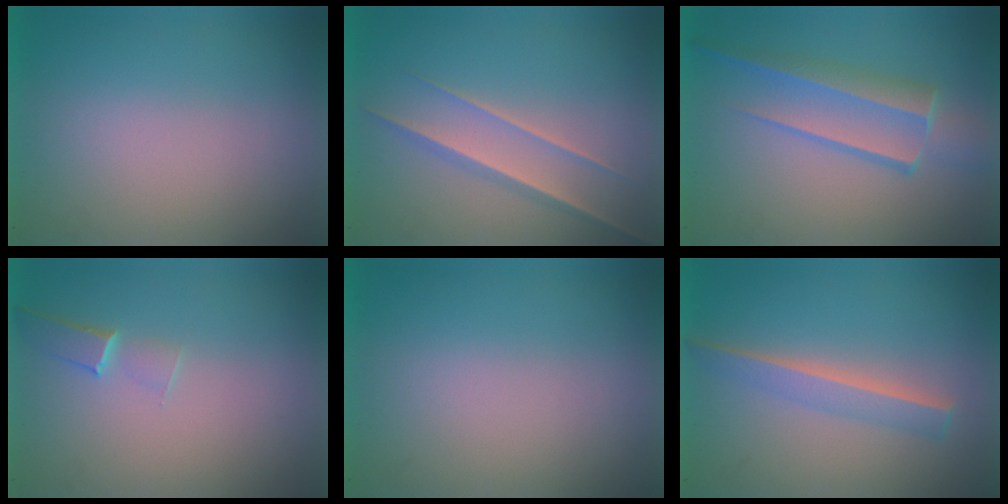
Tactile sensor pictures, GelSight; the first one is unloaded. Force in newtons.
{"total": 1.5}
{"total": 3.1}
{"total": 1.0}
{"total": 0.0}
{"total": 2.4}